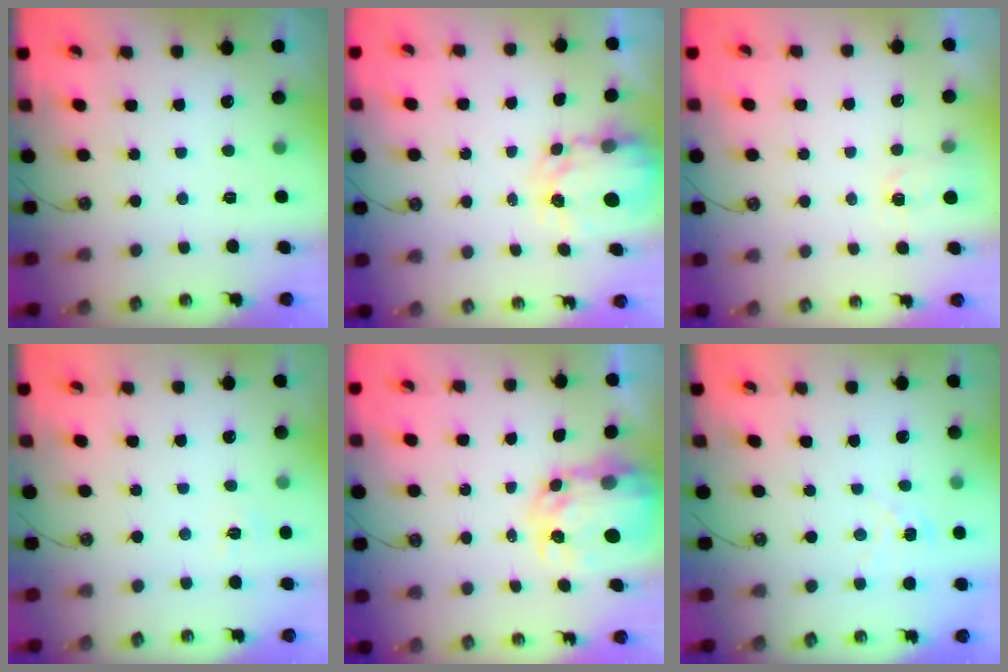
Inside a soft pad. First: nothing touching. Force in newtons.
{"total": 4.0, "press": 4.0, "slide": 0.3}
{"total": 1.3, "press": 1.2, "slide": 0.2}
{"total": 5.0, "press": 4.9, "slide": 0.5}
{"total": 6.7, "press": 6.7, "slide": 0.6}
{"total": 1.9, "press": 1.9, "slide": 0.2}